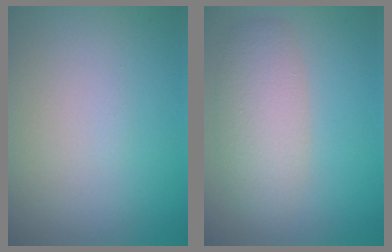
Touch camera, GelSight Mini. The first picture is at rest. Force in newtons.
{"total": 4.2, "press": 4.2, "slide": 0.1}